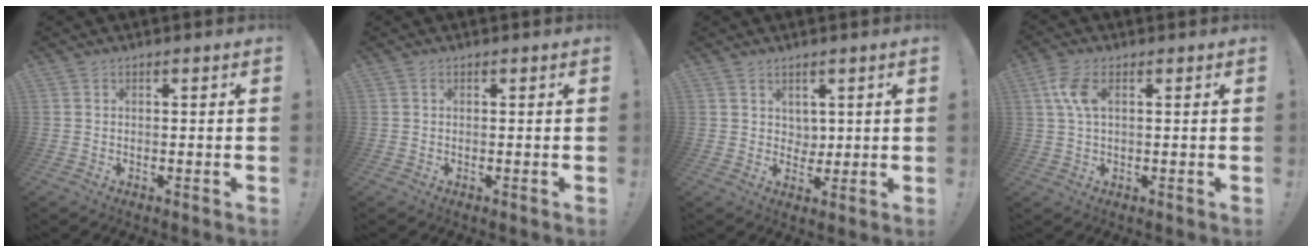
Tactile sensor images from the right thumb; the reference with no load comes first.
{"total": 0.0}
{"total": 4.1, "force": [2.5, 3.2, 0.8], "torque": [-0.003, -0.023, 0.043]}
{"total": 6.3, "force": [1.8, 2.8, 5.3], "torque": [-0.122, 0.003, 0.031]}